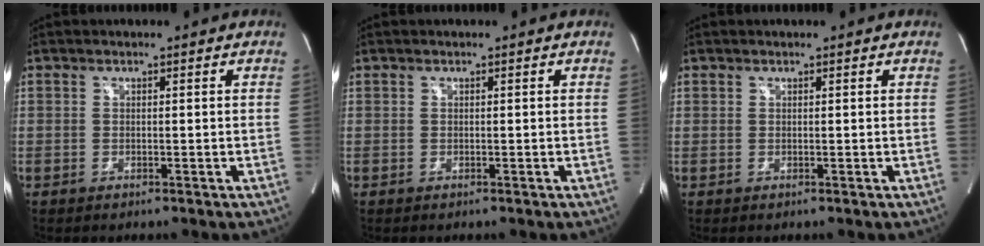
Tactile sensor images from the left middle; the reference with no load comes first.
{"total": 0.0}
{"total": 0.0}